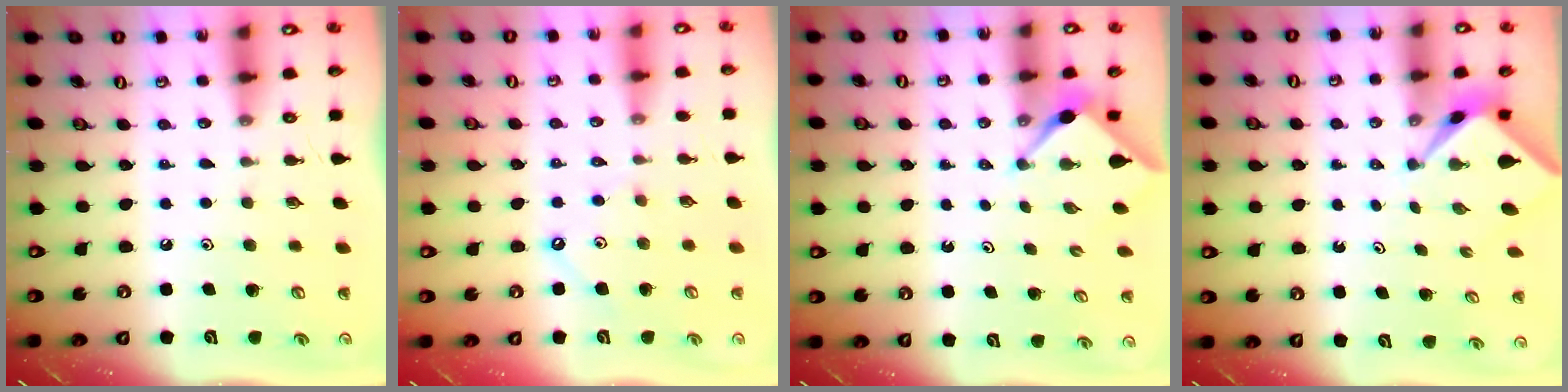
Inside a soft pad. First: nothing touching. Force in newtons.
{"total": 1.7, "press": 1.6, "slide": 0.3}
{"total": 3.1, "press": 3.1, "slide": 0.4}
{"total": 1.6, "press": 1.6, "slide": 0.3}